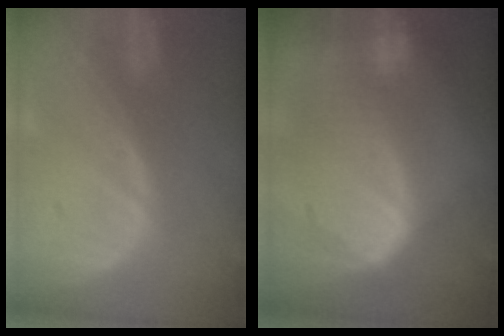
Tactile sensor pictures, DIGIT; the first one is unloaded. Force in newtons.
{"total": 10.3, "press": 8.9, "slide": 5.3}